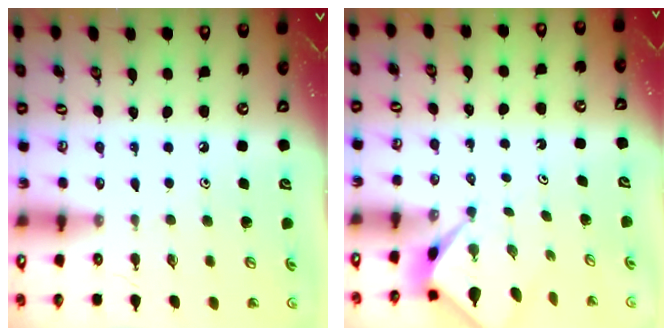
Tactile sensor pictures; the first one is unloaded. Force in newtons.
{"total": 2.1, "press": 2.1, "slide": 0.2}